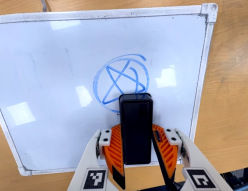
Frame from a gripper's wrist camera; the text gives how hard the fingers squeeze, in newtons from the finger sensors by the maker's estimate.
{"total": 5.1, "left": 4.6, "right": 5.6}